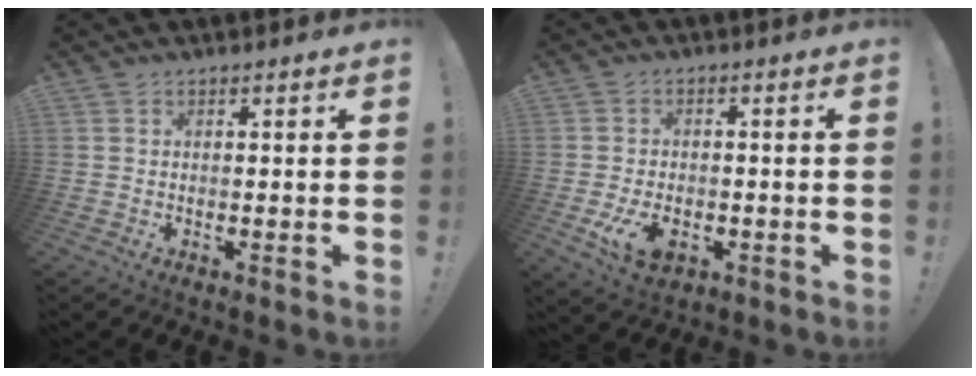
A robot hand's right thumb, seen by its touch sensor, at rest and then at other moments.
{"total": 8.3, "force": [-3.2, 5.4, 5.5], "torque": [-0.087, 0.004, -0.055]}